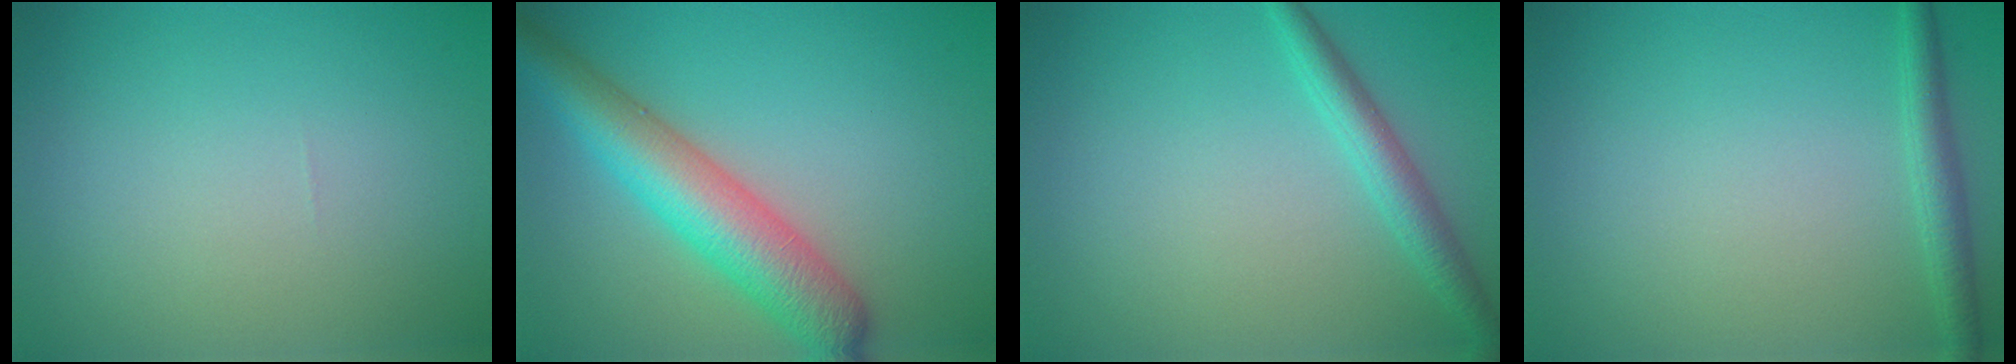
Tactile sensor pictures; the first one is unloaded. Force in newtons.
{"total": 7.0, "press": 7.0, "slide": 0.3}
{"total": 2.6, "press": 2.6, "slide": 0.1}
{"total": 1.9, "press": 1.9, "slide": 0.1}